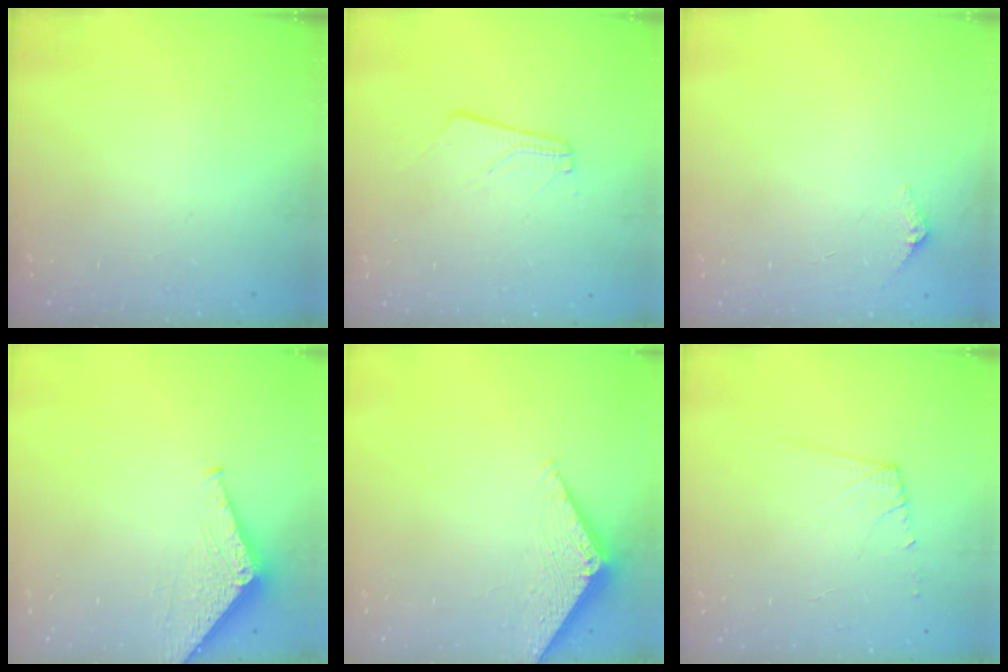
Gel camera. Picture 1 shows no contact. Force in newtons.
{"total": 4.9, "press": 4.9, "slide": 0.7}
{"total": 2.9, "press": 2.9, "slide": 0.2}
{"total": 3.5, "press": 3.4, "slide": 0.3}
{"total": 3.1, "press": 3.1, "slide": 0.4}
{"total": 6.1, "press": 6.1, "slide": 0.6}